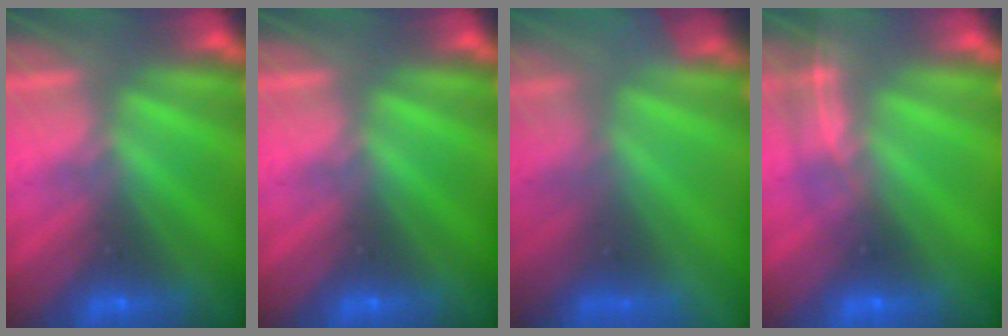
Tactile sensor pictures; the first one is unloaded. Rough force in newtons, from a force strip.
{"total": 0.0}
{"total": 8.6}
{"total": 1.8}